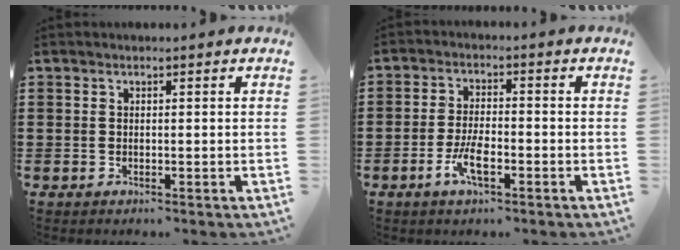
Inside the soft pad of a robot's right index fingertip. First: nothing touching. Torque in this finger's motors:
{"motor_torque": [1.11, 1.03, 0.30, 0.07]}